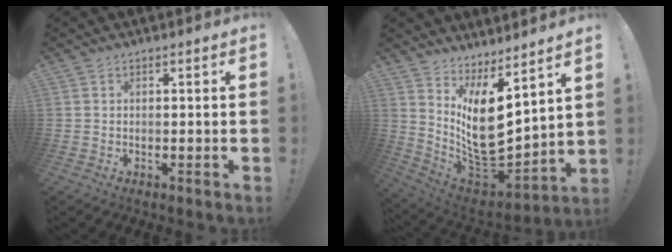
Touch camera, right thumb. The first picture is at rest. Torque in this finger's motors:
{"motor_torque": [-0.29, 1.10, 0.84, 0.97, 0.43]}